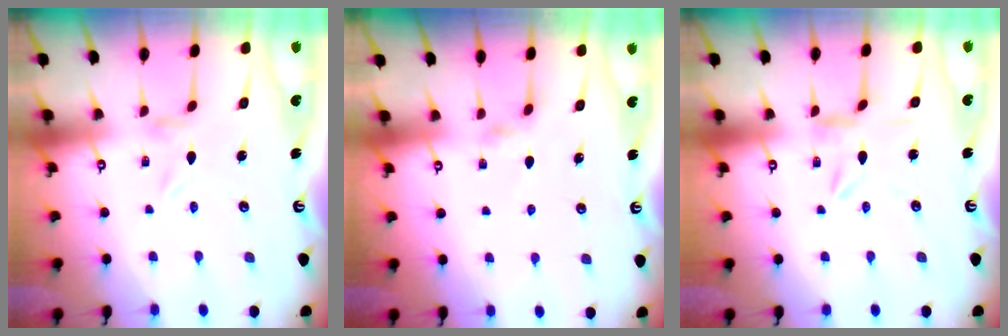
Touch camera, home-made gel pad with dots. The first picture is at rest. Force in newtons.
{"total": 1.8, "press": 1.8, "slide": 0.3}
{"total": 1.3, "press": 1.2, "slide": 0.2}